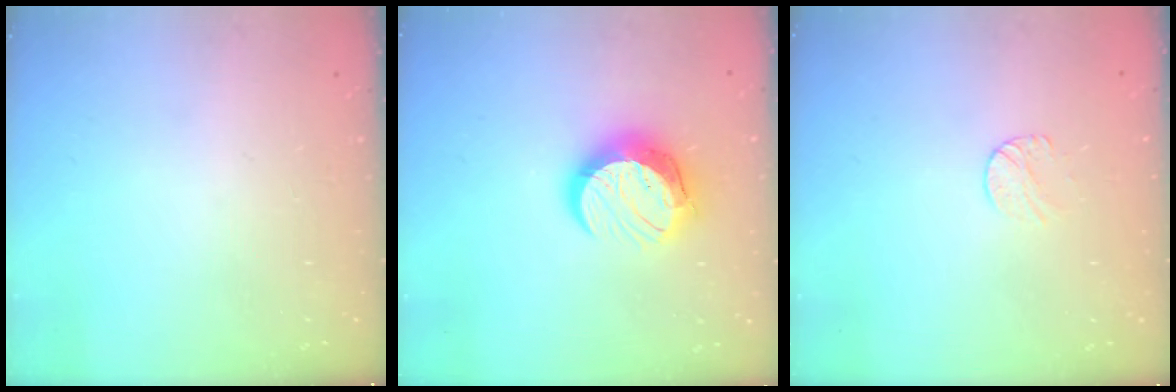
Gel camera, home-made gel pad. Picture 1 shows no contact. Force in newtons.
{"total": 12.7, "press": 12.7, "slide": 0.8}
{"total": 5.8, "press": 5.8, "slide": 0.5}